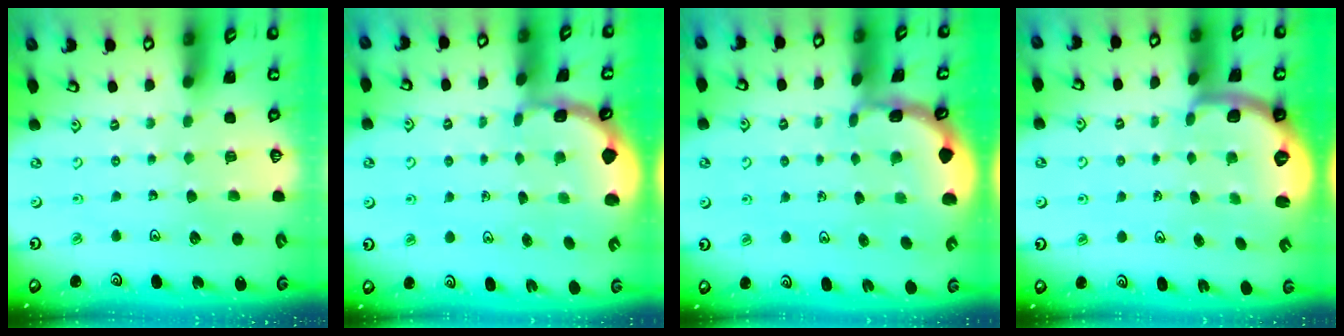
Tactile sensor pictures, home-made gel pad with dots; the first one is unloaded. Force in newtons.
{"total": 1.2, "press": 1.1, "slide": 0.4}
{"total": 1.4, "press": 1.4, "slide": 0.1}
{"total": 1.9, "press": 1.8, "slide": 0.4}